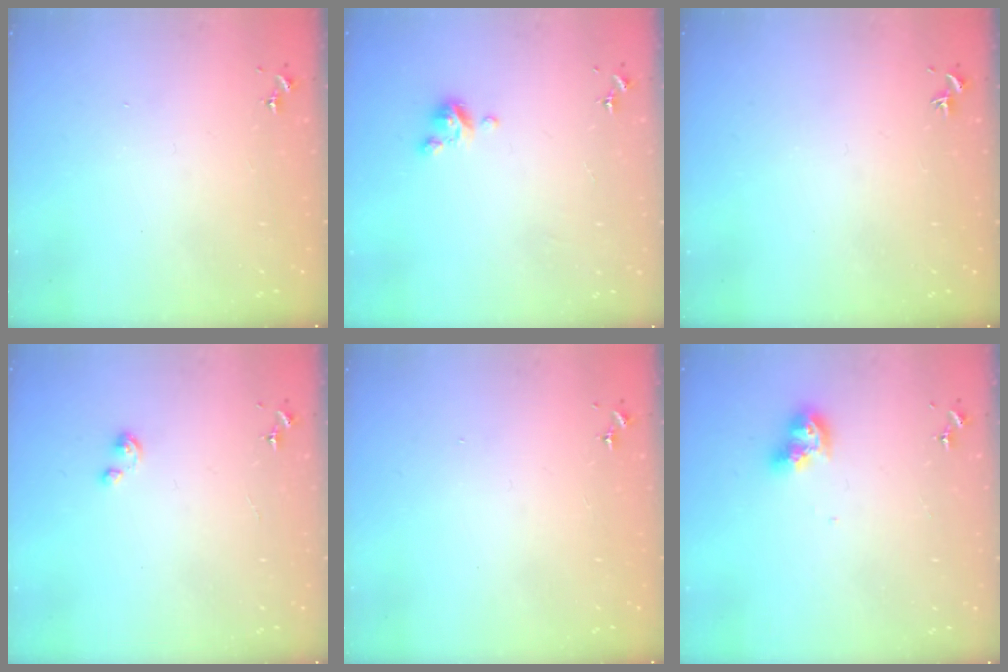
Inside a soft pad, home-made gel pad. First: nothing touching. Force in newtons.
{"total": 4.8, "press": 4.8, "slide": 0.3}
{"total": 0.0}
{"total": 2.3, "press": 2.3, "slide": 0.2}
{"total": 0.0}
{"total": 9.4, "press": 9.3, "slide": 0.9}